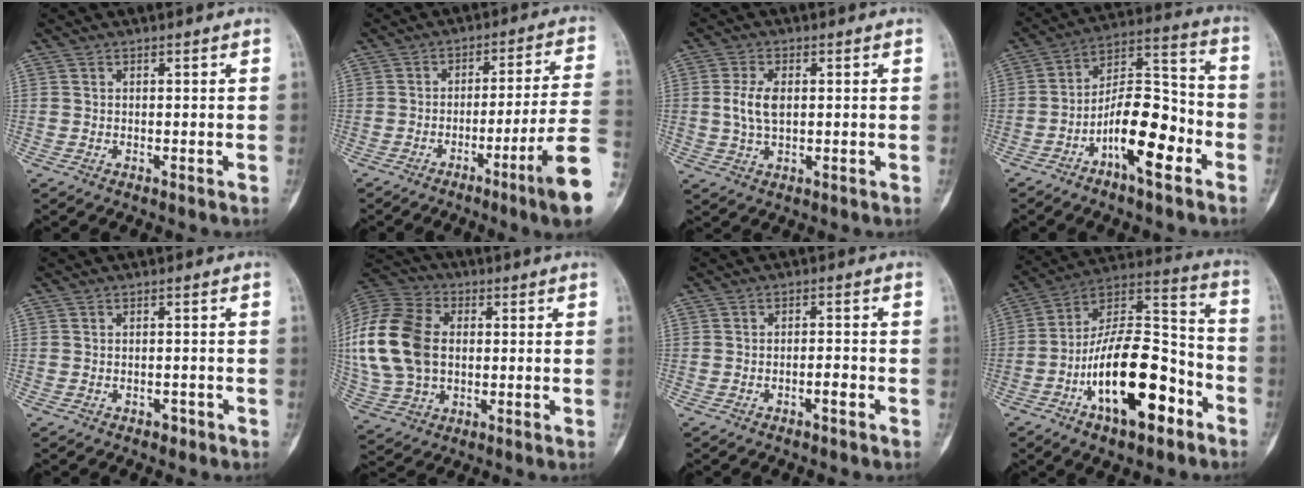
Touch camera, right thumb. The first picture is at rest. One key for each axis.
{"total": 14.0, "fx": -5.7, "fy": -0.7, "fz": 12.8, "tx": -0.187, "ty": 0.016, "tz": -0.088}
{"total": 5.5, "fx": 0.5, "fy": 3.0, "fz": 4.5, "tx": -0.096, "ty": 0.000, "tz": 0.009}
{"total": 14.7, "fx": -6.5, "fy": 5.9, "fz": 11.8, "tx": -0.182, "ty": 0.065, "tz": -0.112}
{"total": 1.2, "fx": -0.8, "fy": 0.7, "fz": 0.5, "tx": -0.005, "ty": 0.005, "tz": -0.012}
{"total": 20.2, "fx": 1.2, "fy": 14.2, "fz": 14.3, "tx": -0.308, "ty": 0.012, "tz": 0.024}
{"total": 2.2, "fx": -1.2, "fy": 0.7, "fz": 1.7, "tx": -0.026, "ty": 0.014, "tz": -0.019}
{"total": 22.5, "fx": -9.1, "fy": 9.9, "fz": 18.1, "tx": -0.283, "ty": 0.076, "tz": -0.147}